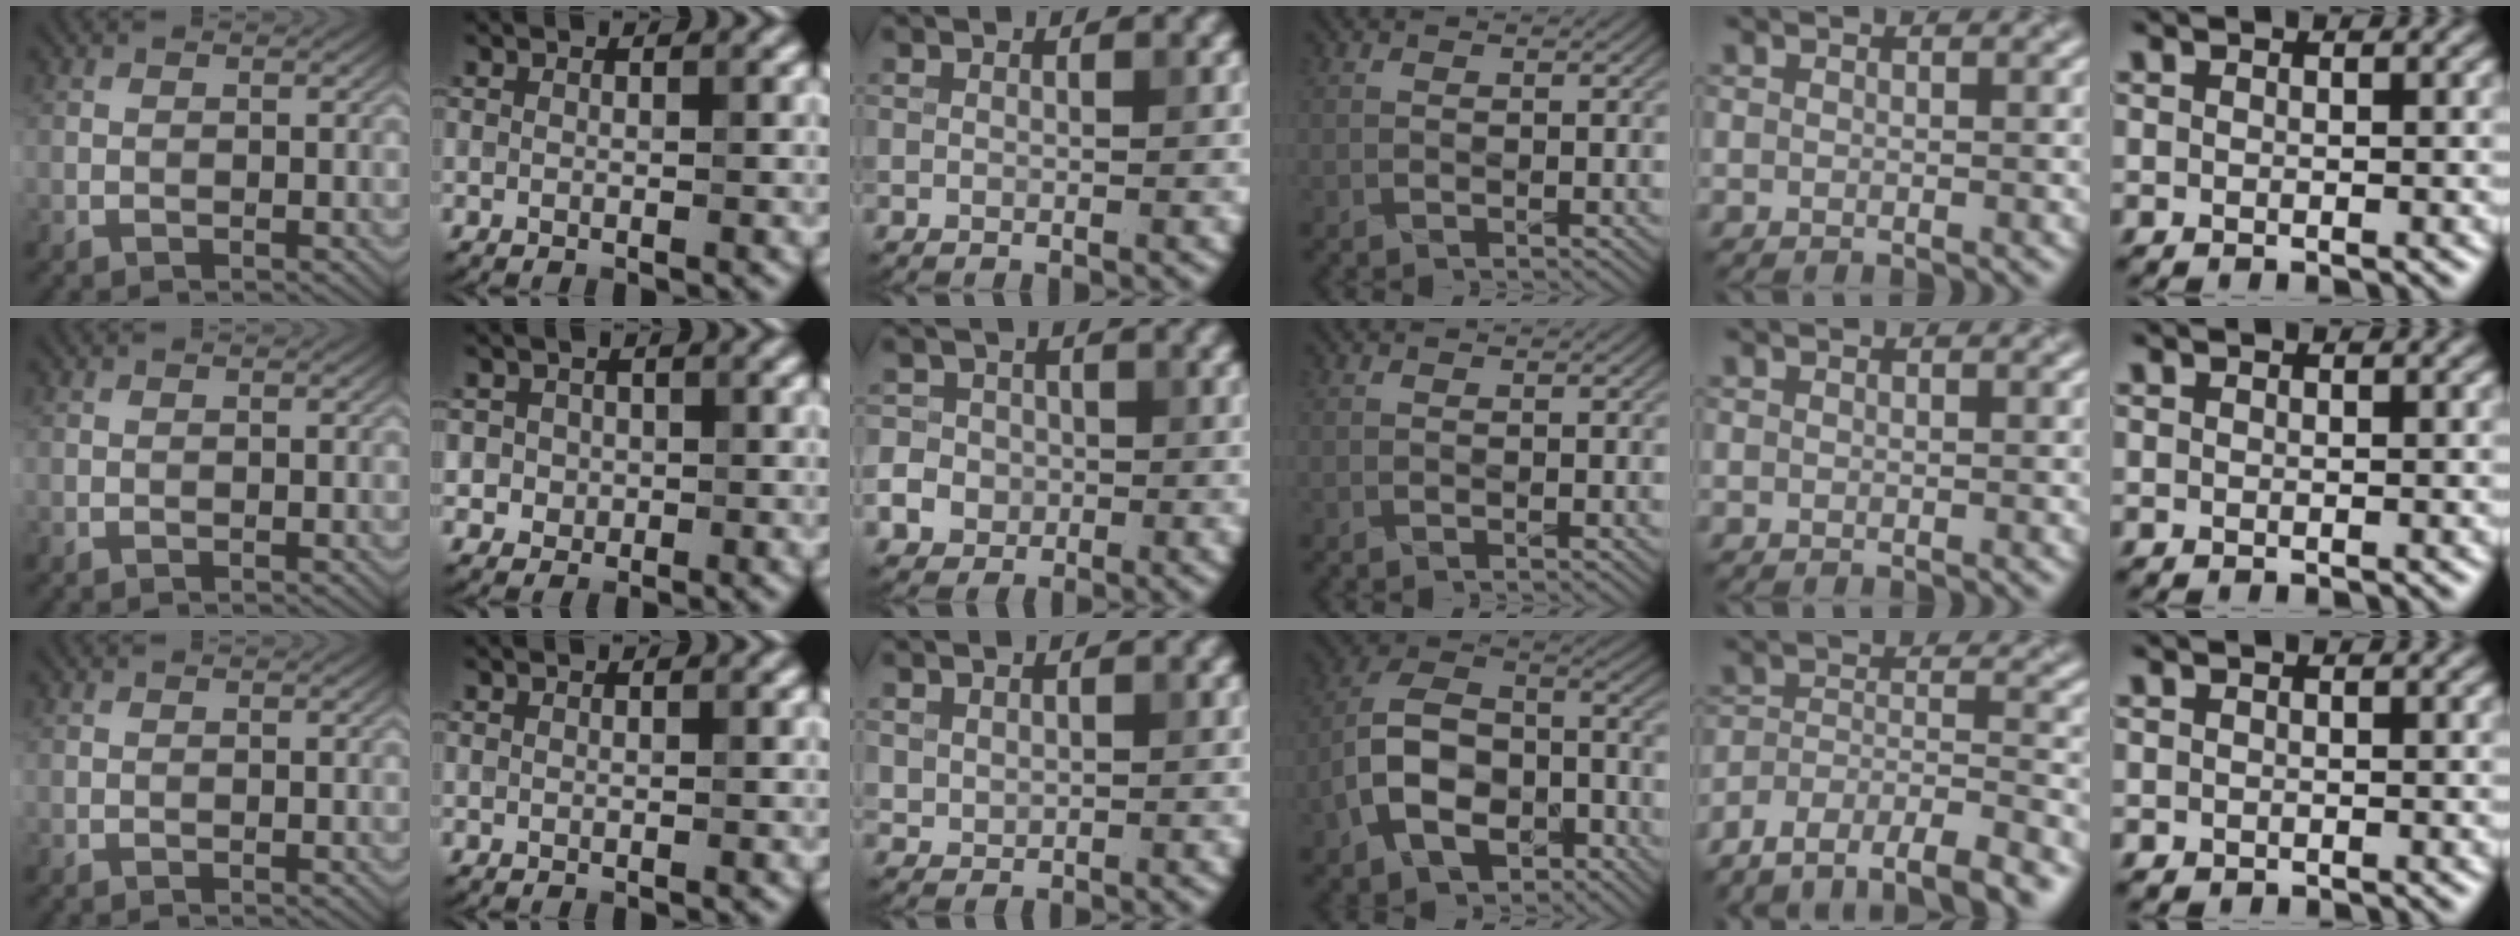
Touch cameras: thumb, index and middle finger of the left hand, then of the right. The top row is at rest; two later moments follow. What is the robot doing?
{"motion": "fold", "object": "cloth"}